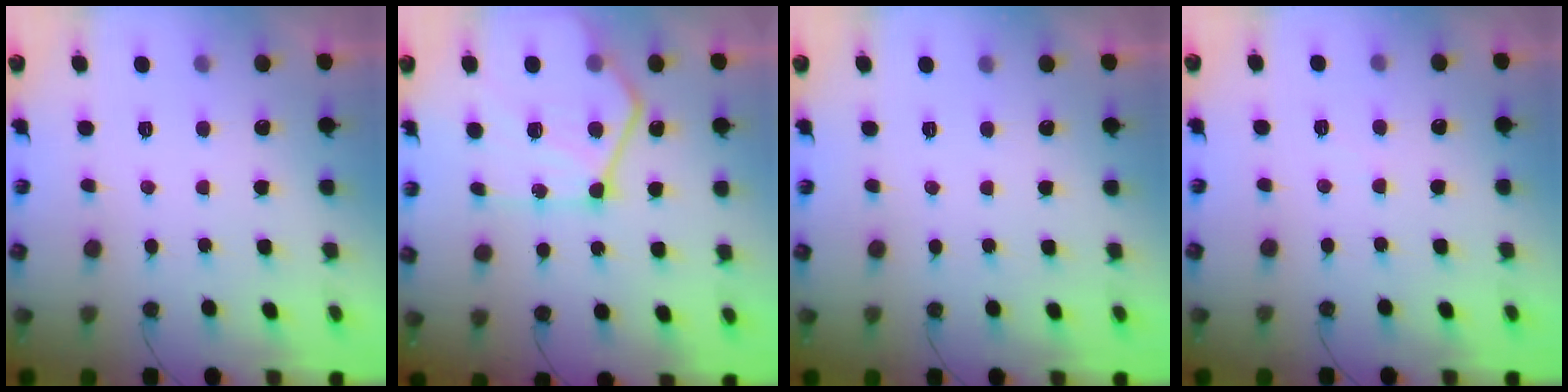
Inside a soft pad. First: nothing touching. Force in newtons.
{"total": 20.4, "press": 20.3, "slide": 2.2}
{"total": 0.0}
{"total": 3.2, "press": 3.2, "slide": 0.6}